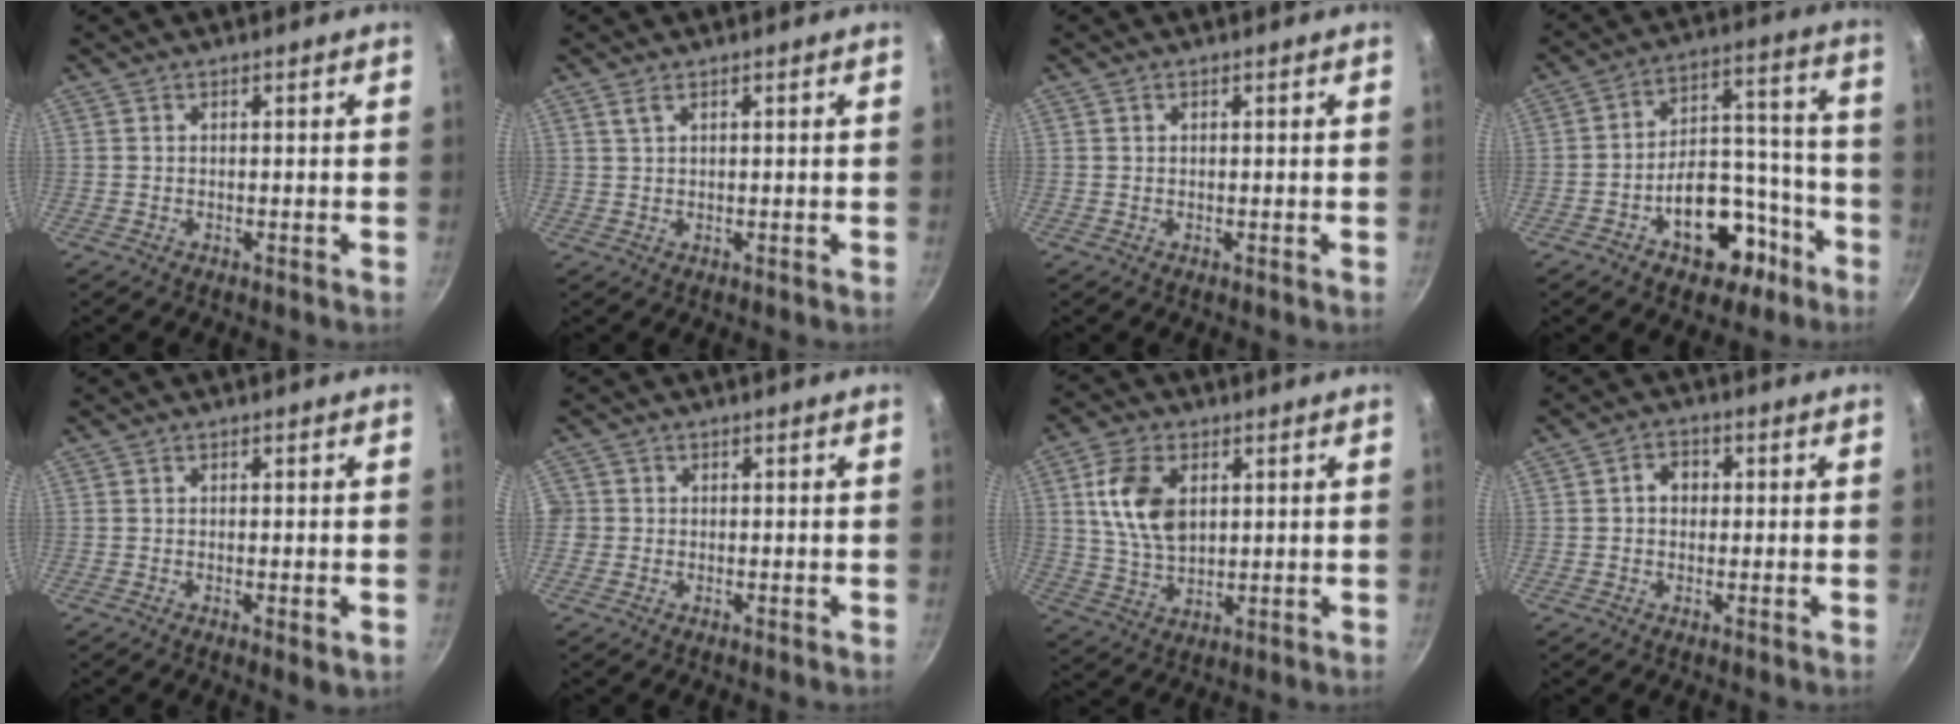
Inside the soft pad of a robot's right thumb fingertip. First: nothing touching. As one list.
[{"total": 1.5, "force": [0.9, 0.6, 1.1], "torque": [-0.020, -0.002, 0.020]}, {"total": 0.6, "force": [0.3, 0.5, 0.3], "torque": [-0.003, 0.002, 0.004]}, {"total": 16.1, "force": [-8.0, 9.8, 10.0], "torque": [-0.104, 0.083, -0.105]}, {"total": 2.4, "force": [-0.6, 0.7, 2.3], "torque": [-0.035, -0.009, -0.008]}, {"total": 2.0, "force": [-0.4, 2.0, 0.3], "torque": [0.005, 0.006, -0.011]}, {"total": 11.3, "force": [2.9, 7.2, 8.3], "torque": [-0.144, -0.011, 0.058]}, {"total": 3.9, "force": [0.3, 3.2, 2.1], "torque": [-0.014, 0.007, -0.001]}]